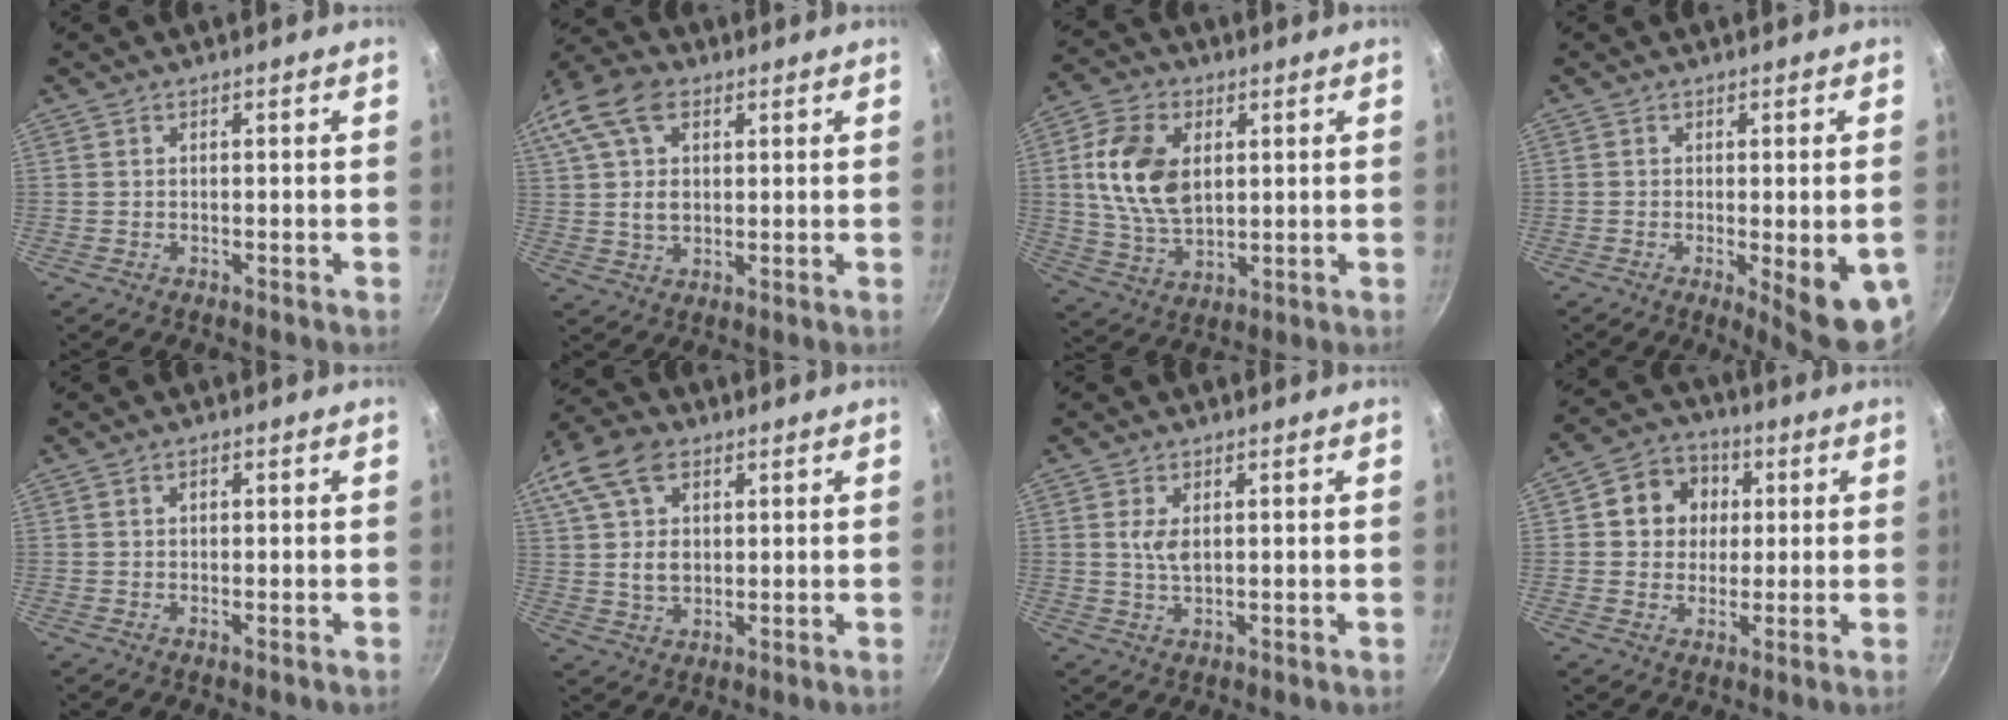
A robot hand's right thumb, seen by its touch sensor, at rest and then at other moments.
{"total": 17.2, "force": [6.0, 11.8, 11.0], "torque": [-0.240, 0.025, 0.103]}
{"total": 13.7, "force": [2.7, 8.8, 10.2], "torque": [-0.178, -0.008, 0.053]}
{"total": 11.1, "force": [-2.8, 2.8, 10.4], "torque": [-0.114, -0.007, -0.027]}
{"total": 1.5, "force": [0.5, 0.9, 1.1], "torque": [-0.015, 0.000, 0.006]}
{"total": 15.8, "force": [5.4, 11.0, 10.0], "torque": [-0.202, 0.015, 0.096]}
{"total": 3.6, "force": [1.0, 1.8, 3.0], "torque": [-0.052, -0.008, 0.020]}
{"total": 10.0, "force": [2.2, 8.9, 4.1], "torque": [-0.031, 0.009, 0.025]}